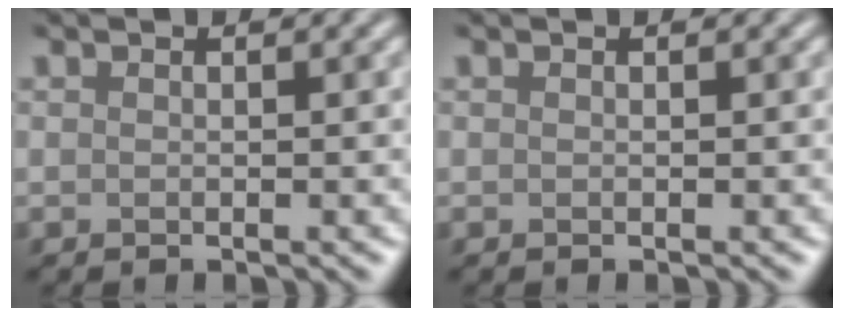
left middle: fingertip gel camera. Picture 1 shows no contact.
{"total": 0.0}